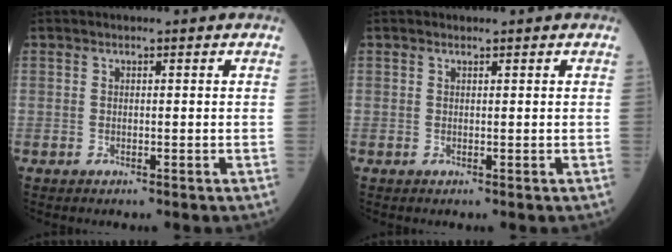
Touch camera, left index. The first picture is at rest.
{"total": 0.0}